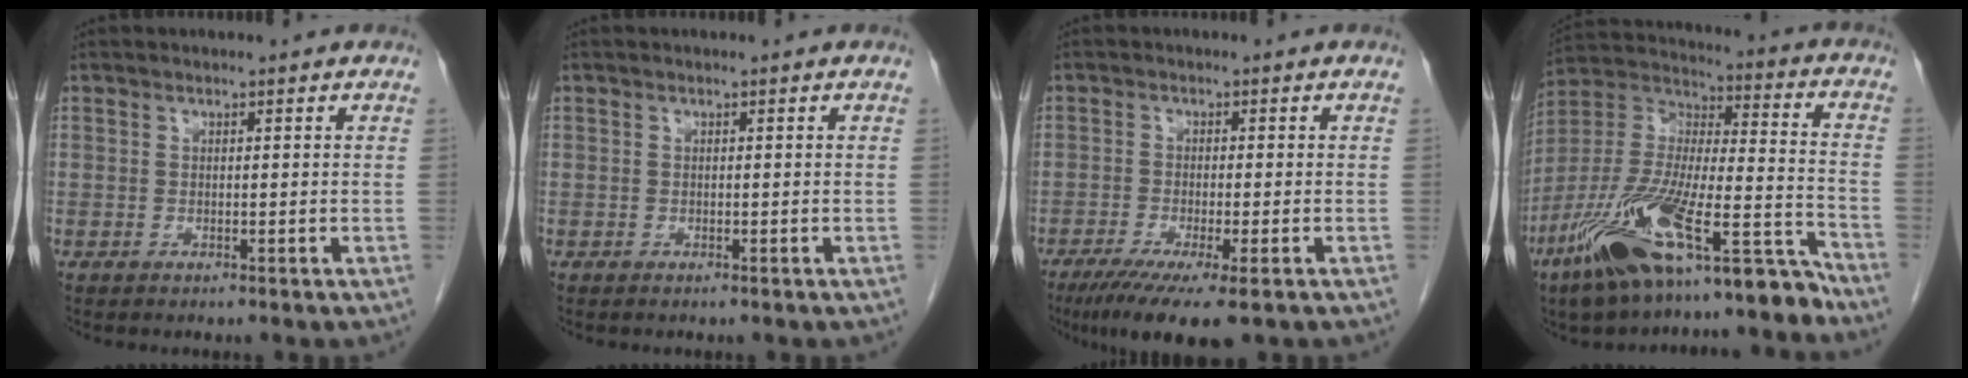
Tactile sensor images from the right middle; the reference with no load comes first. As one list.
[{"total": 0.9, "force": [-0.8, 0.5, -0.1], "torque": [-0.007, 0.000, -0.012]}, {"total": 9.0, "force": [-5.8, 1.0, 6.8], "torque": [-0.108, -0.023, -0.091]}, {"total": 21.9, "force": [-15.5, 4.1, 15.0], "torque": [-0.279, -0.001, -0.274]}]